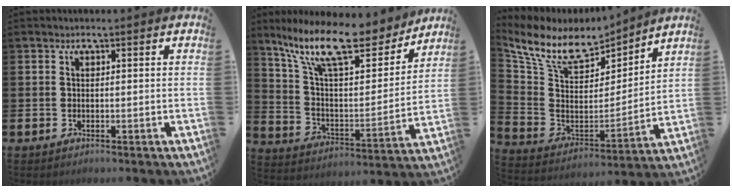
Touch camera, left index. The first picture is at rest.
{"total": 14.5, "force": [11.2, 4.5, 8.1], "torque": [-0.178, -0.064, 0.190]}
{"total": 9.9, "force": [8.3, 4.0, 3.6], "torque": [-0.119, -0.048, 0.148]}